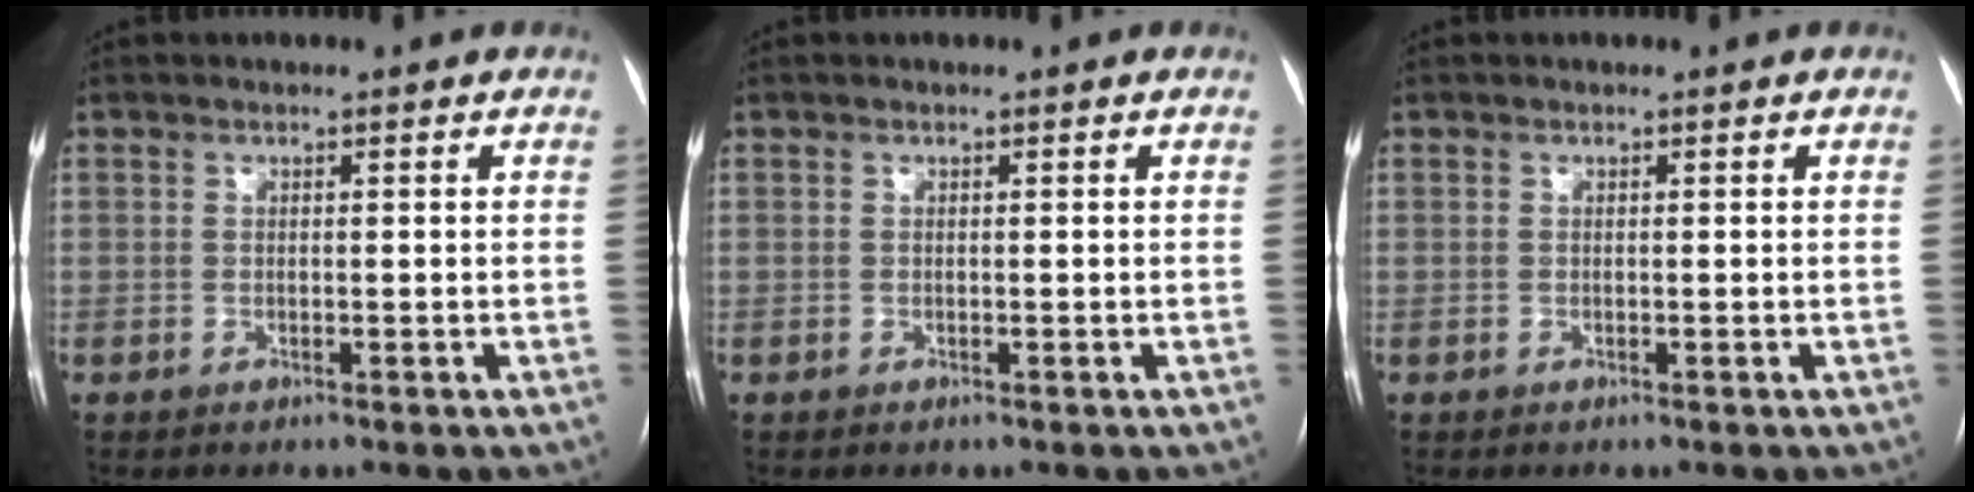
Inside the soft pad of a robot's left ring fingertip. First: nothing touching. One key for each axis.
{"total": 0.0}
{"total": 0.0}